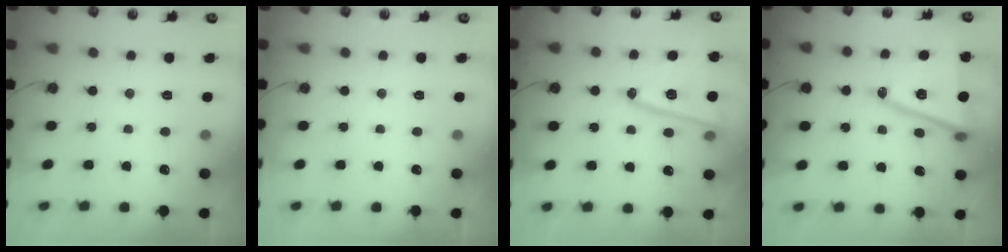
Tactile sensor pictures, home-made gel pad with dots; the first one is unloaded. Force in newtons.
{"total": 0.0}
{"total": 16.6, "press": 16.5, "slide": 1.7}
{"total": 15.4, "press": 14.9, "slide": 3.8}